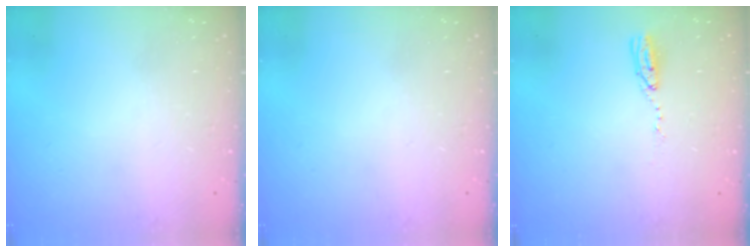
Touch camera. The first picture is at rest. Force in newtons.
{"total": 0.0}
{"total": 4.3, "press": 4.3, "slide": 0.4}